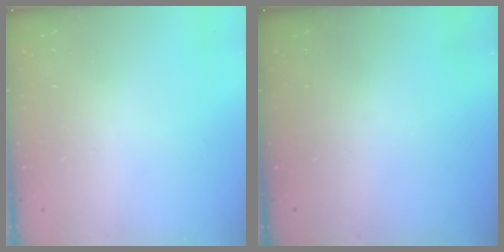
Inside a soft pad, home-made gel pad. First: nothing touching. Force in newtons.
{"total": 0.0}